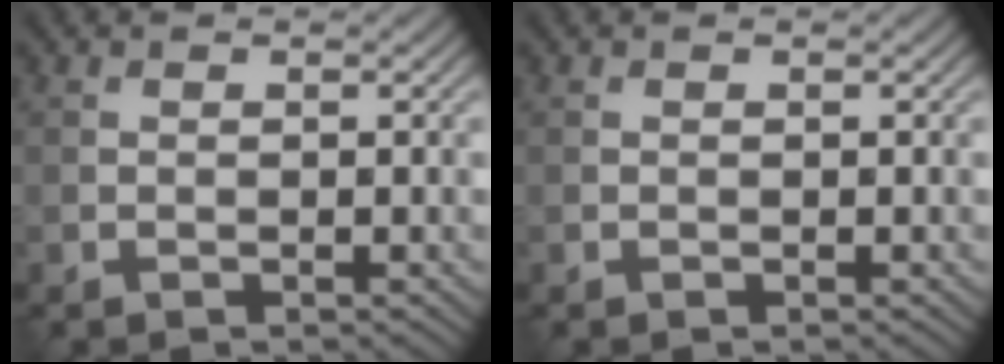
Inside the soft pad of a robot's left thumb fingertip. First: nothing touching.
{"total": 0.0}